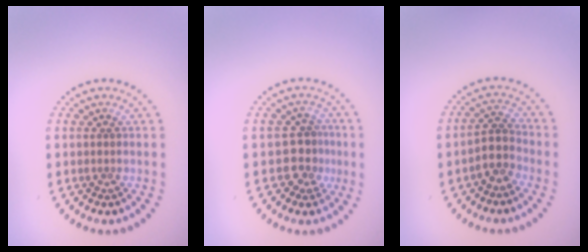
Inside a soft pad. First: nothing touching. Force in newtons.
{"total": 2.6, "press": 2.3, "slide": 1.2}
{"total": 2.5, "press": 2.0, "slide": 1.6}